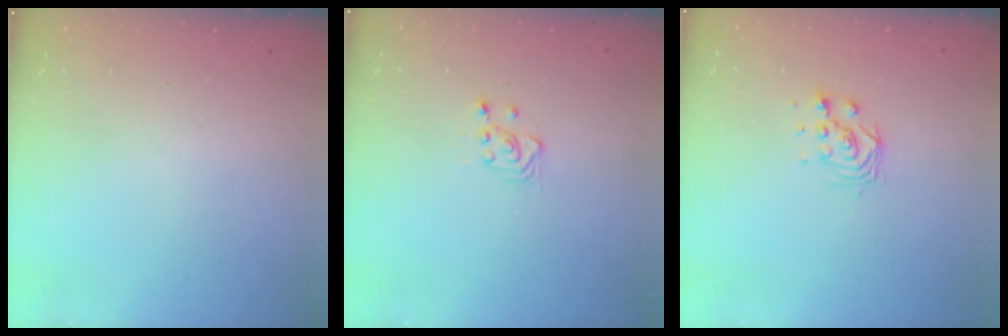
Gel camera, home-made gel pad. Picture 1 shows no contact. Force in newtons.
{"total": 3.0, "press": 2.8, "slide": 1.0}
{"total": 4.2, "press": 4.2, "slide": 0.3}